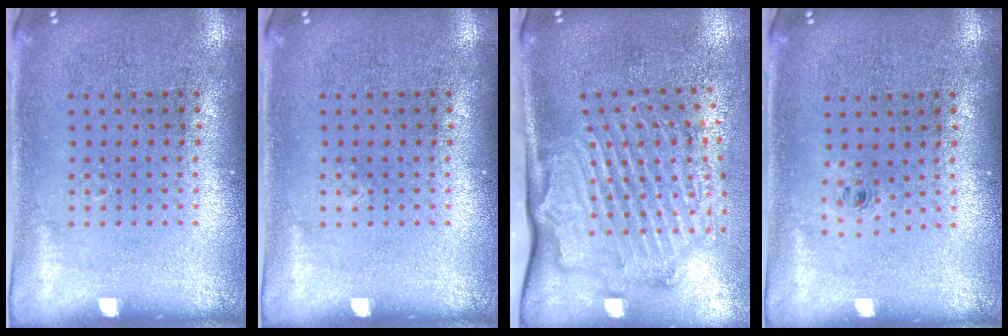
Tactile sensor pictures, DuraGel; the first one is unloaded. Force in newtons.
{"total": 0.0}
{"total": 2.3, "press": 2.1, "slide": 0.7}
{"total": 0.5, "press": 0.3, "slide": 0.4}